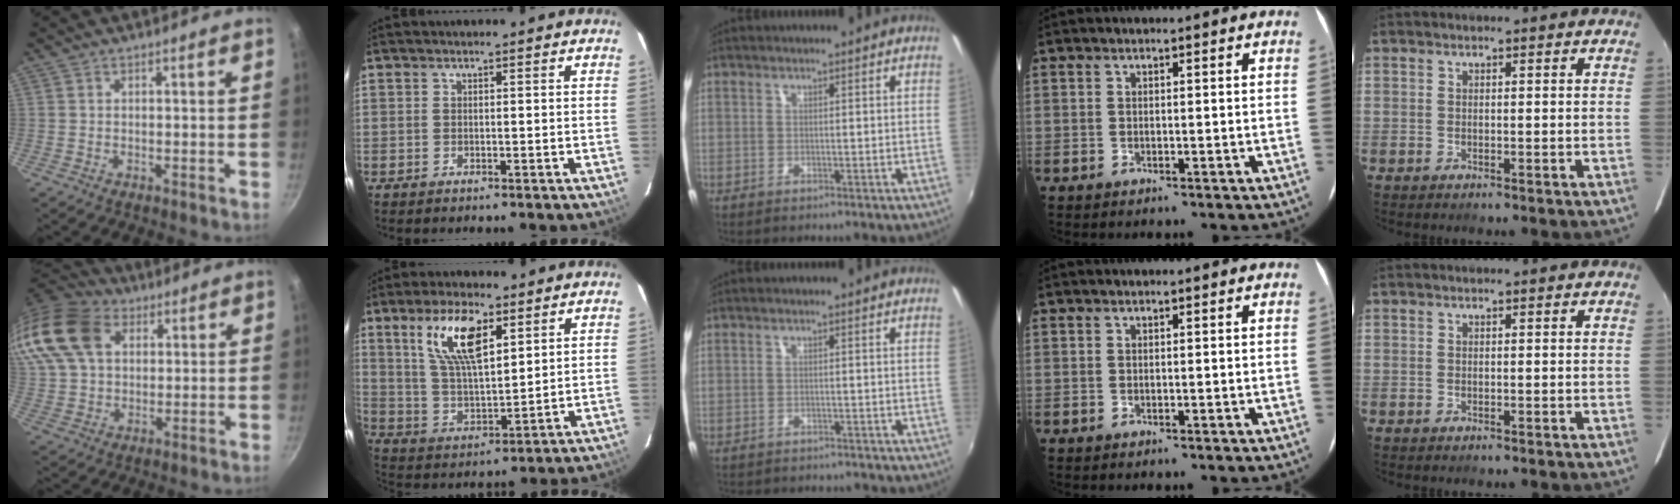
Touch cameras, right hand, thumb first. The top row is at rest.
{"thumb": {"total": 22.0, "force": [8.2, 15.6, 13.2], "torque": [-0.301, 0.024, 0.149]}, "index": {"total": 12.5, "force": [6.2, 4.6, 9.8], "torque": [-0.186, 0.010, 0.126]}, "middle": {"total": 8.1, "force": [-7.4, 2.0, 2.6], "torque": [-0.064, -0.012, -0.101]}}